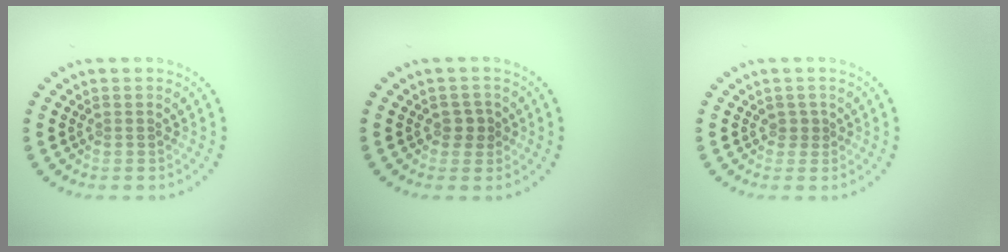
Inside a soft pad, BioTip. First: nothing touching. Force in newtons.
{"total": 1.5, "press": 1.4, "slide": 0.5}
{"total": 0.7, "press": 0.2, "slide": 0.6}